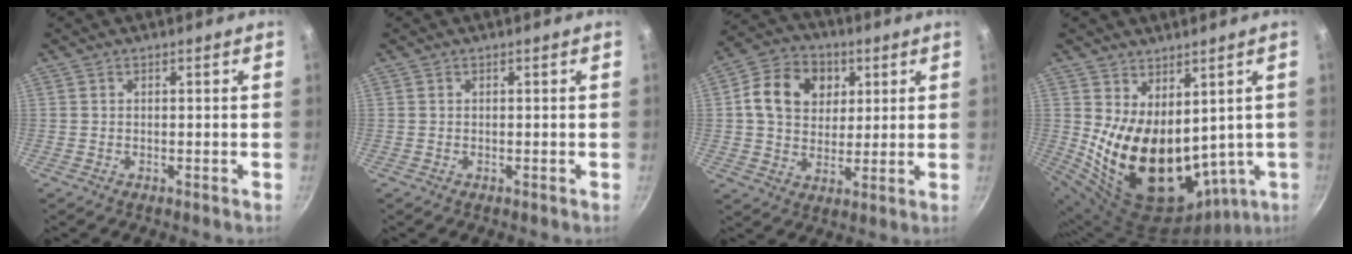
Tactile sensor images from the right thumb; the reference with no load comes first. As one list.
[{"total": 0.0}, {"total": 12.7, "force": [3.5, 10.1, 6.8], "torque": [-0.094, 0.003, 0.048]}, {"total": 19.6, "force": [1.9, 12.3, 15.1], "torque": [-0.241, -0.034, 0.074]}]